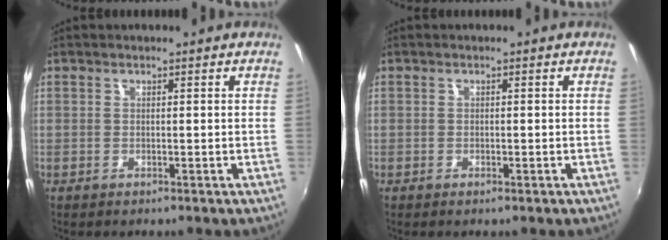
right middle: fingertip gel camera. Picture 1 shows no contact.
{"total": 0.6, "force": [-0.4, 0.3, 0.3], "torque": [-0.006, -0.003, -0.008]}